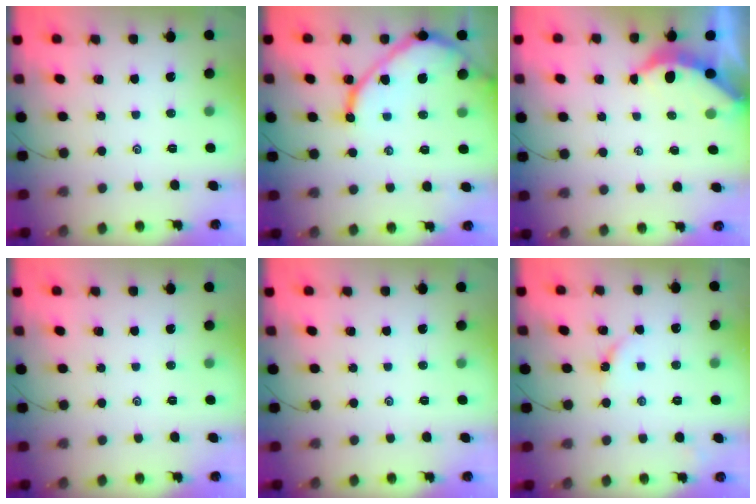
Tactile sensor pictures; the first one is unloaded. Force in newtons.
{"total": 10.9, "press": 10.8, "slide": 1.0}
{"total": 3.7, "press": 3.6, "slide": 0.4}
{"total": 0.0}
{"total": 0.0}
{"total": 3.4, "press": 3.3, "slide": 0.6}